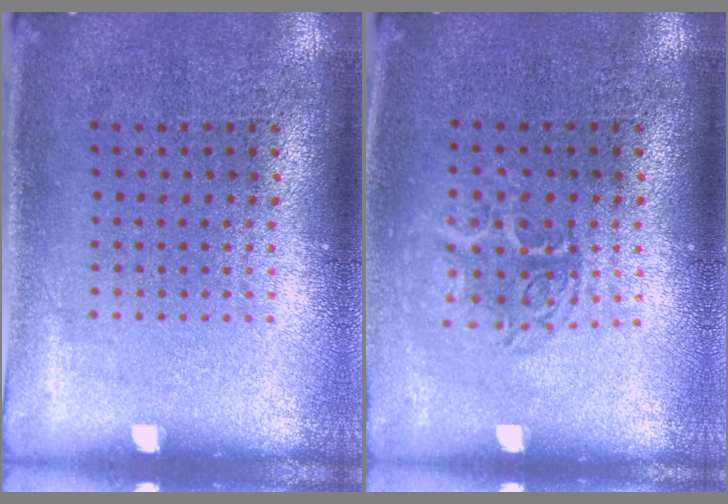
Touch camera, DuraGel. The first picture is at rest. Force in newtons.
{"total": 1.2, "press": 1.1, "slide": 0.5}